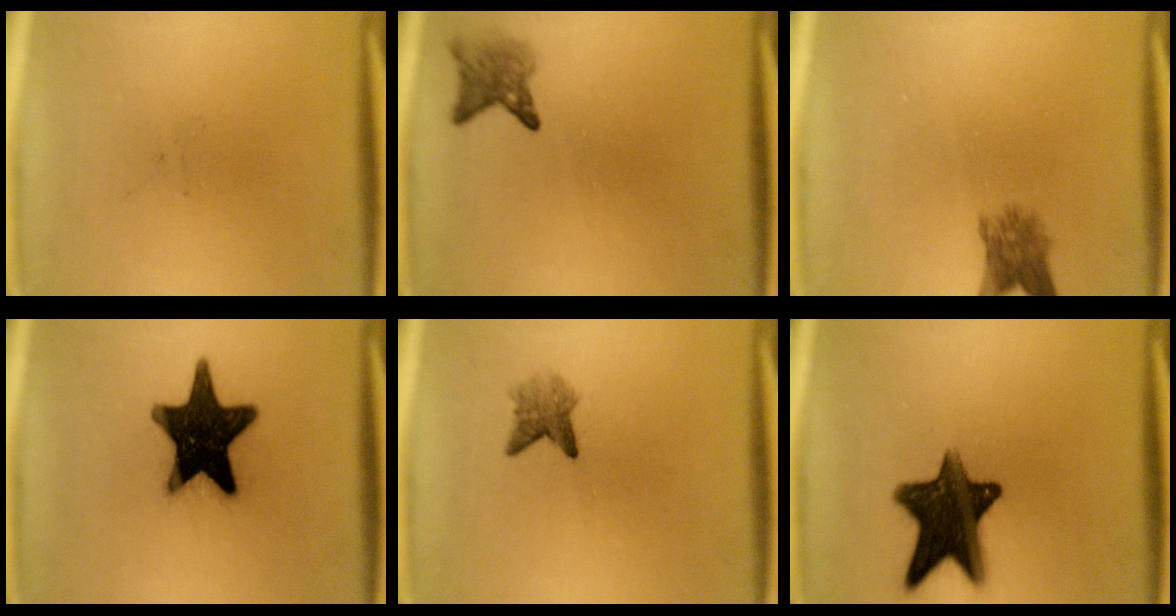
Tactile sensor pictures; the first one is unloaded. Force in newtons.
{"total": 2.7}
{"total": 3.8}
{"total": 19.1}
{"total": 2.6}
{"total": 14.0}